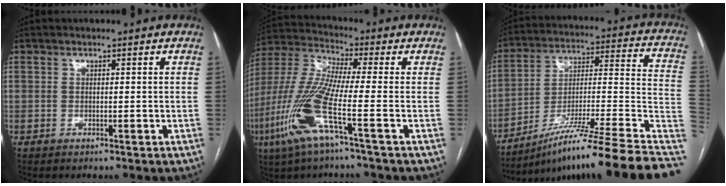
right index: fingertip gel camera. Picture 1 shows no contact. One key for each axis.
{"total": 13.4, "fx": -5.1, "fy": 0.2, "fz": 12.4, "tx": -0.276, "ty": -0.011, "tz": -0.111}
{"total": 25.5, "fx": -18.9, "fy": -0.6, "fz": 17.2, "tx": -0.176, "ty": 0.012, "tz": -0.302}